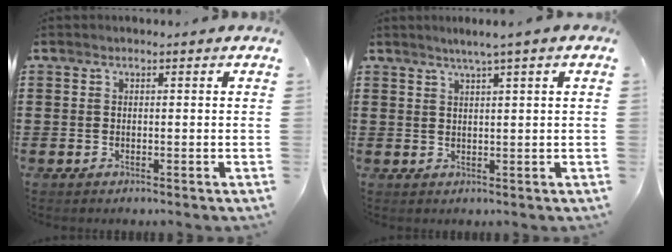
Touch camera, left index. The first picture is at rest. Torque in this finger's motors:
{"motor_torque": [1.13, -1.01, 0.19, 0.08]}